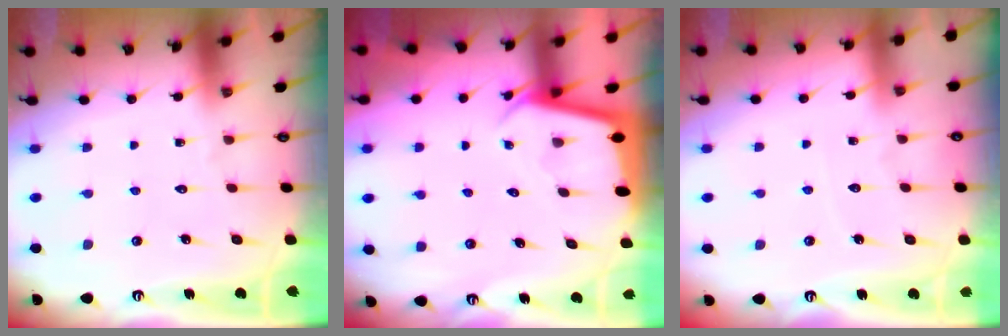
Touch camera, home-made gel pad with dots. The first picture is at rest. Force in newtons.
{"total": 2.5, "press": 2.5, "slide": 0.1}
{"total": 2.4, "press": 2.4, "slide": 0.4}